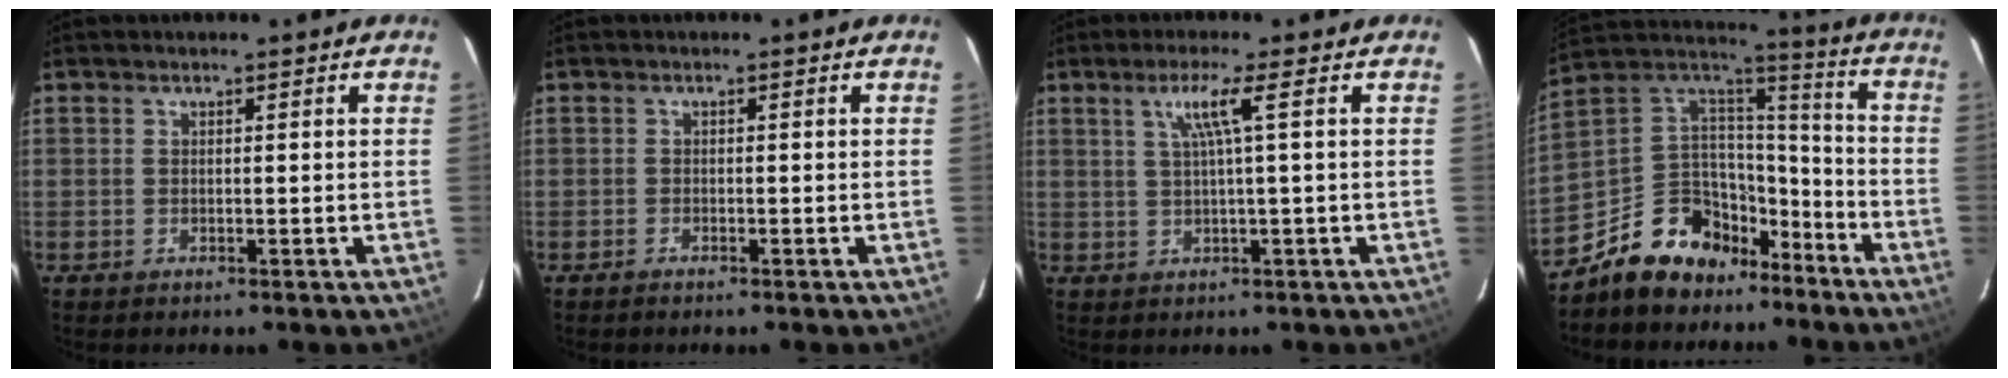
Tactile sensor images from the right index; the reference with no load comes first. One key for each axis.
{"total": 0.8, "fx": -0.7, "fy": 0.1, "fz": 0.3, "tx": -0.010, "ty": 0.001, "tz": -0.015}
{"total": 4.3, "fx": 1.3, "fy": -1.2, "fz": 3.9, "tx": -0.067, "ty": 0.003, "tz": 0.027}
{"total": 17.9, "fx": -11.8, "fy": 10.9, "fz": 7.8, "tx": -0.176, "ty": 0.046, "tz": -0.186}